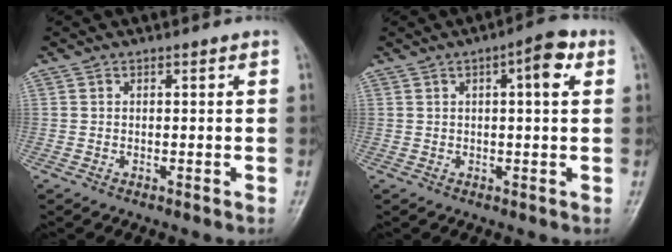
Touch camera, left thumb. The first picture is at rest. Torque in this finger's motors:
{"motor_torque": [-0.15, 0.33, 0.09, 0.45, 0.14]}